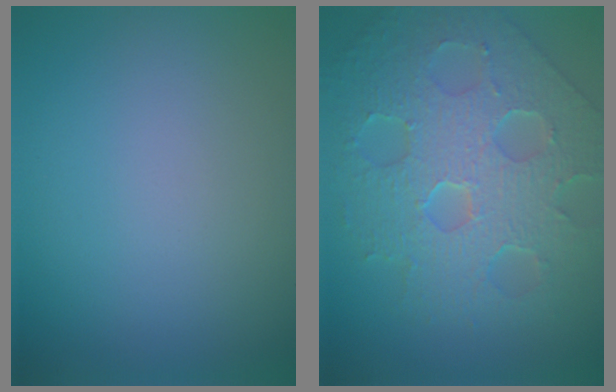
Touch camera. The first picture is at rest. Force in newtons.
{"total": 8.7, "press": 6.1, "slide": 6.1}